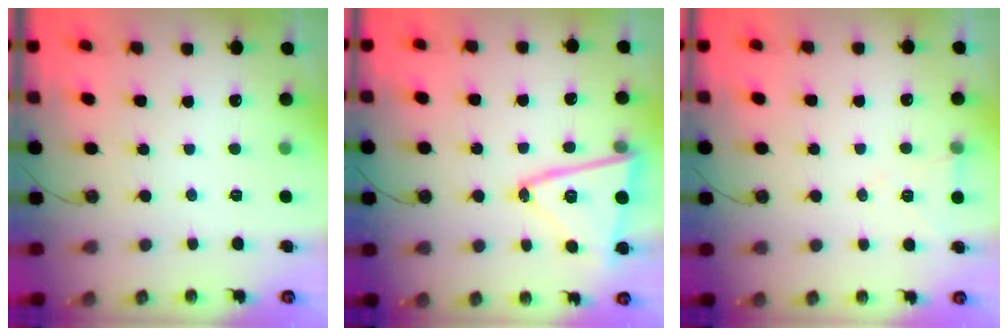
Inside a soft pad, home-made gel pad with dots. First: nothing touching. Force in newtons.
{"total": 16.1, "press": 16.1, "slide": 1.2}
{"total": 7.0, "press": 5.4, "slide": 4.6}